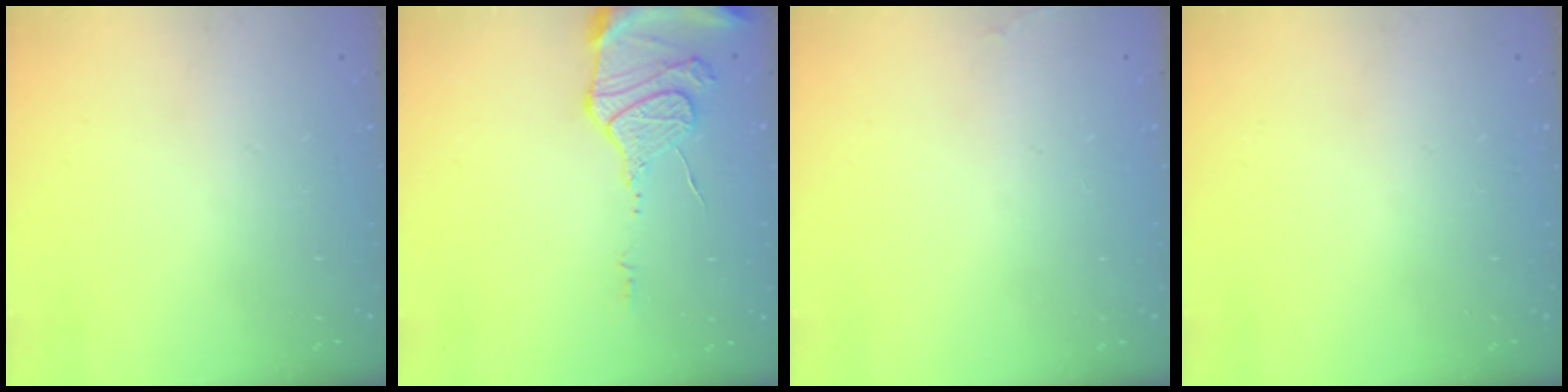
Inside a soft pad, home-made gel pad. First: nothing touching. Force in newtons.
{"total": 12.5, "press": 12.4, "slide": 1.1}
{"total": 7.0, "press": 4.6, "slide": 5.3}
{"total": 0.0}